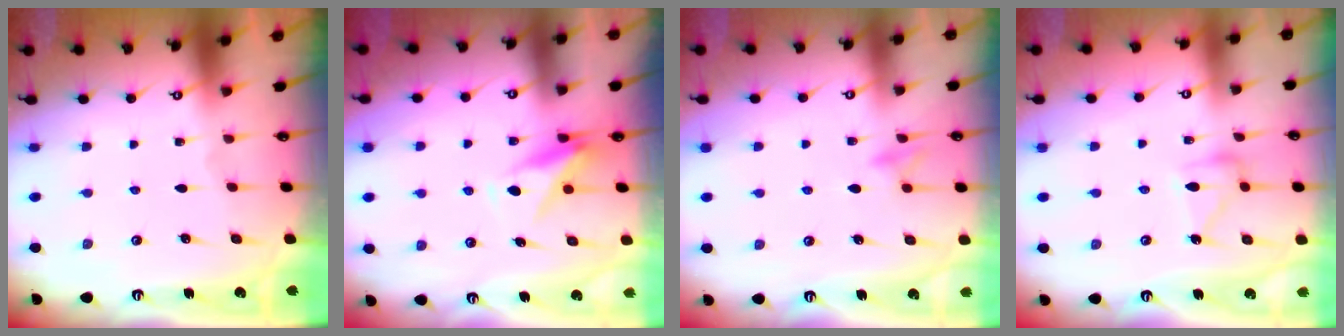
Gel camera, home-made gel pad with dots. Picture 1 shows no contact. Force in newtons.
{"total": 9.2, "press": 9.1, "slide": 1.4}
{"total": 10.2, "press": 10.2, "slide": 1.1}
{"total": 12.0, "press": 11.9, "slide": 0.6}